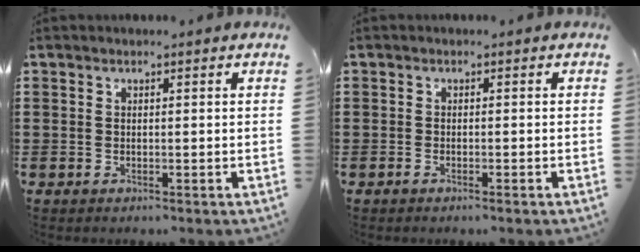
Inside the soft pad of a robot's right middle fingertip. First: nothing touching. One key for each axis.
{"total": 0.7, "fx": -0.5, "fy": 0.0, "fz": 0.5, "tx": -0.010, "ty": -0.002, "tz": -0.009}